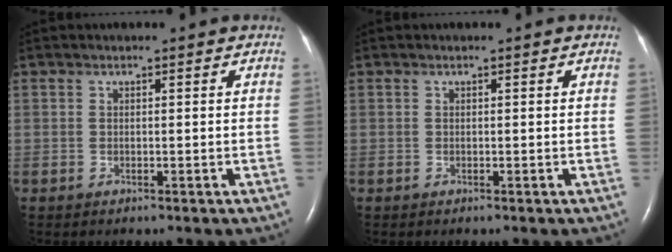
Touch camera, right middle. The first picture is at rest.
{"total": 0.0}